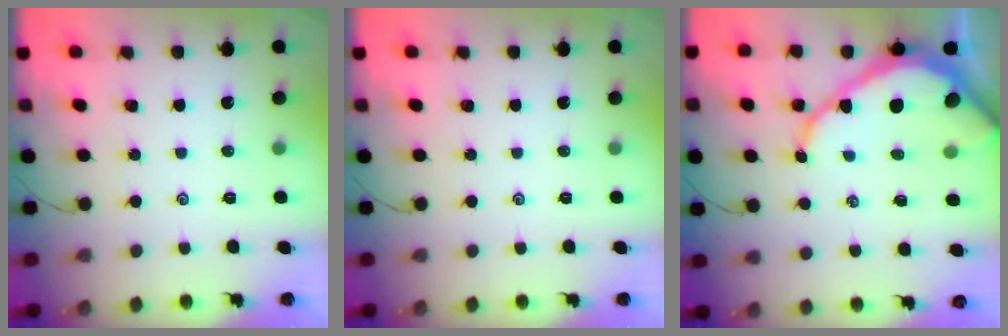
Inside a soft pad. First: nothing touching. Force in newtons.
{"total": 0.0}
{"total": 12.9, "press": 12.9, "slide": 1.4}